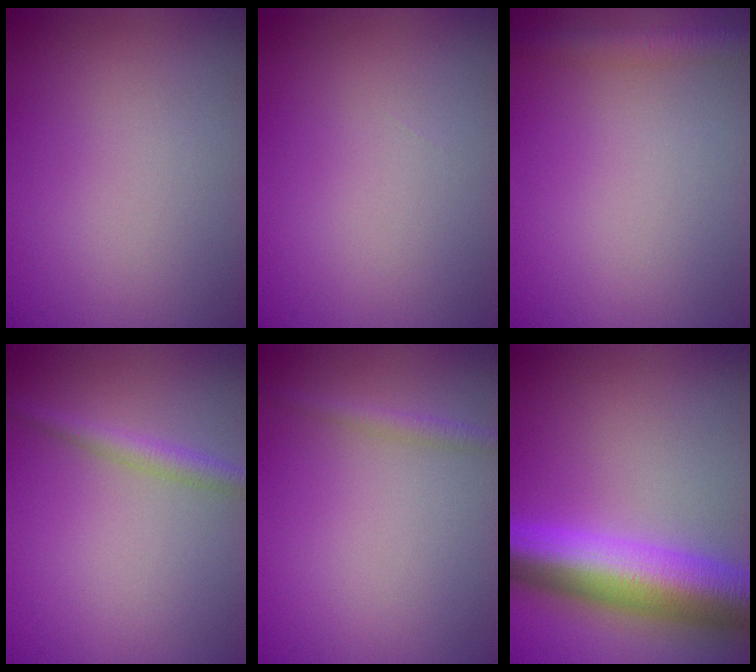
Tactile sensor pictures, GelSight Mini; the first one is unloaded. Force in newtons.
{"total": 0.0}
{"total": 2.7, "press": 2.7, "slide": 0.2}
{"total": 2.0, "press": 2.0, "slide": 0.0}
{"total": 1.3, "press": 1.3, "slide": 0.1}
{"total": 10.4, "press": 10.4, "slide": 0.1}